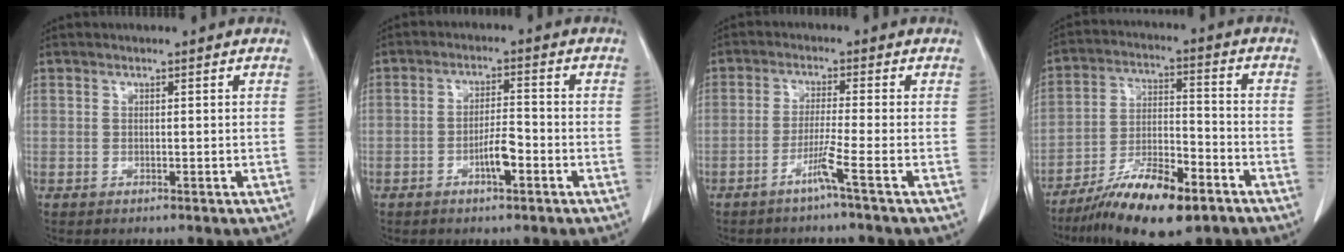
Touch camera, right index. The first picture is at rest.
{"total": 4.3, "force": [-1.9, 1.0, 3.7], "torque": [-0.067, 0.004, -0.034]}
{"total": 3.7, "force": [-2.2, -1.3, 2.7], "torque": [-0.055, -0.006, -0.050]}
{"total": 13.5, "force": [-8.9, 3.6, 9.5], "torque": [-0.164, -0.007, -0.154]}